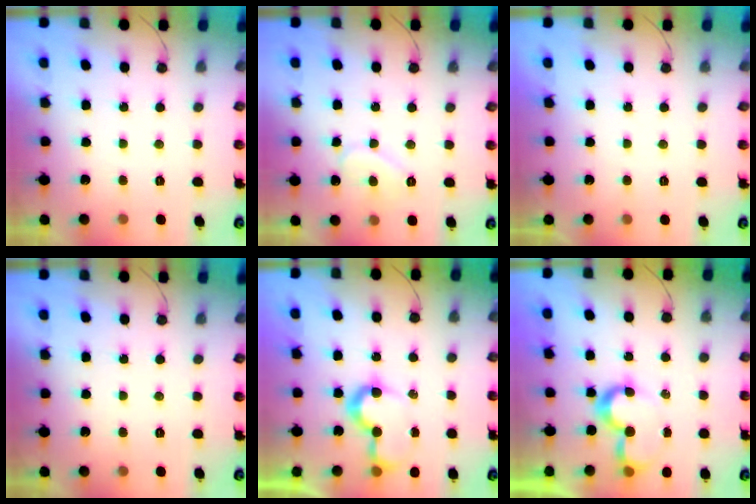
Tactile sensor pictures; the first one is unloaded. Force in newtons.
{"total": 7.2, "press": 7.1, "slide": 0.5}
{"total": 1.8, "press": 1.7, "slide": 0.1}
{"total": 0.0}
{"total": 8.7, "press": 8.6, "slide": 0.1}
{"total": 8.2, "press": 8.2, "slide": 0.1}